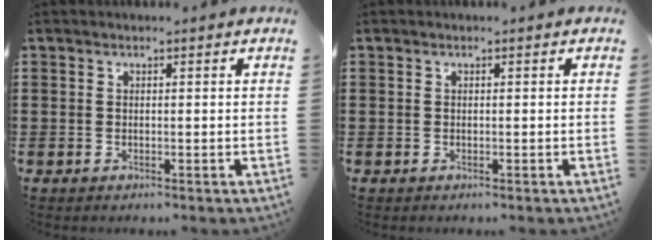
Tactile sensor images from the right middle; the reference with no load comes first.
{"total": 0.0}